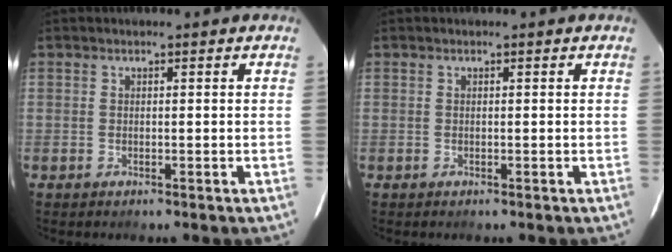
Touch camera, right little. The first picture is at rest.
{"total": 0.0}